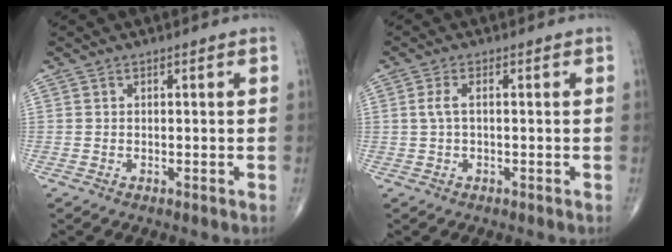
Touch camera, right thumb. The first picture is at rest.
{"total": 2.5, "force": [0.2, 1.0, 2.3], "torque": [-0.057, 0.009, 0.003]}